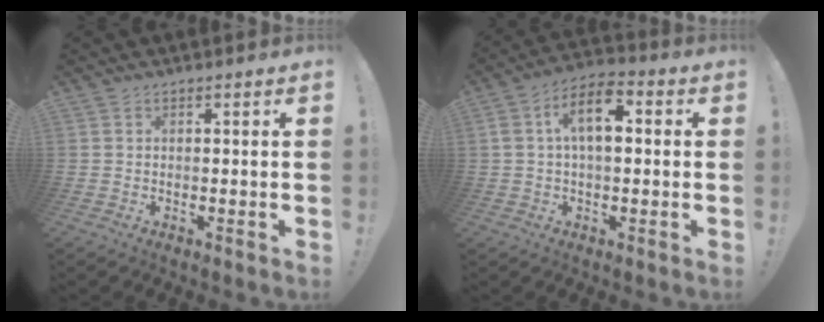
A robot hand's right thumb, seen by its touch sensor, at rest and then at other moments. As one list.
[{"total": 10.9, "force": [1.9, 5.7, 9.1], "torque": [-0.150, 0.009, 0.035]}]